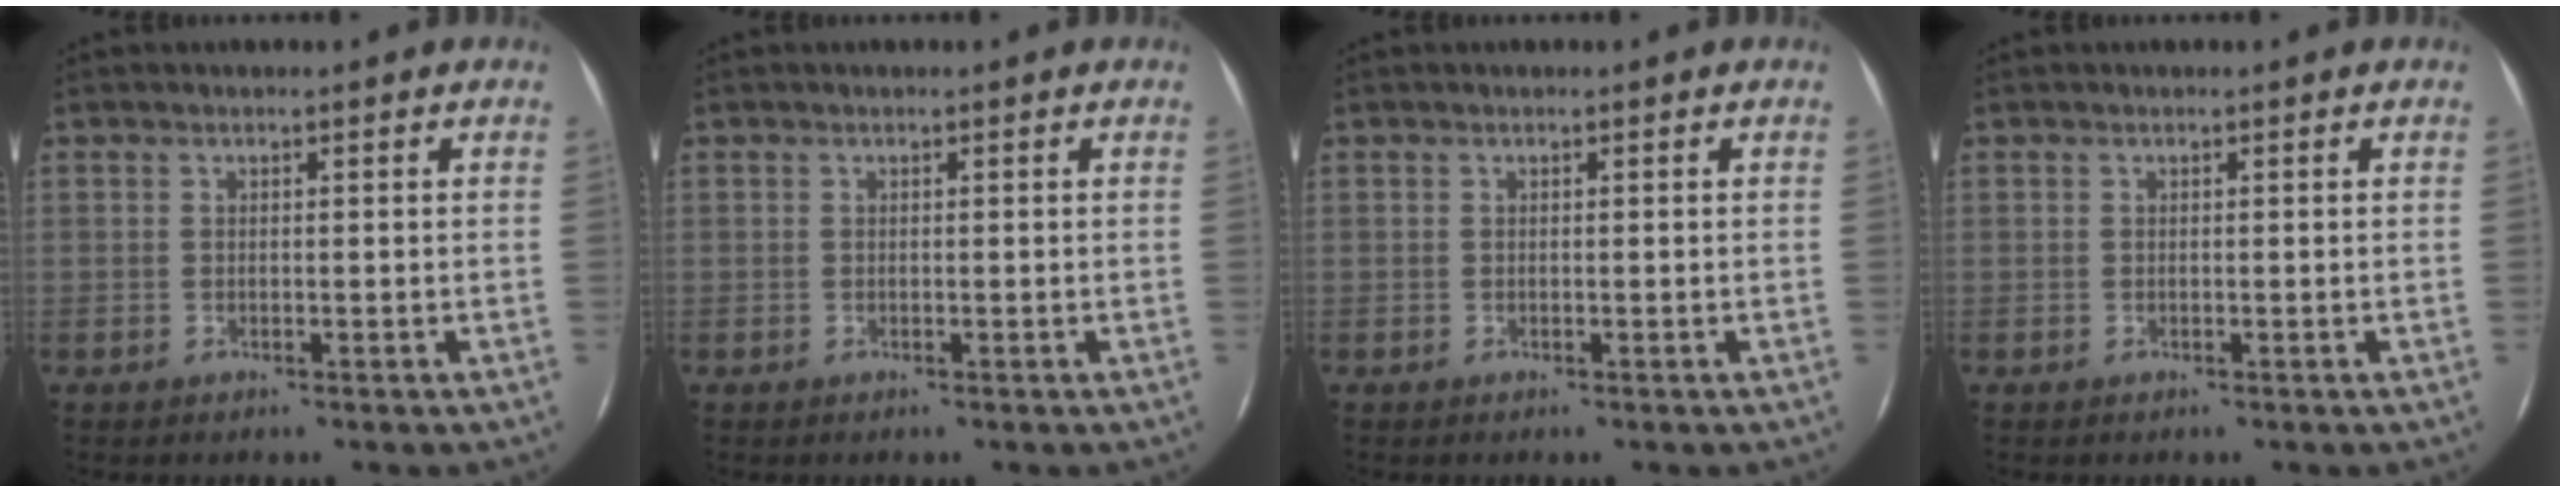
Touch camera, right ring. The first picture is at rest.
{"total": 0.0}
{"total": 0.0}
{"total": 0.0}